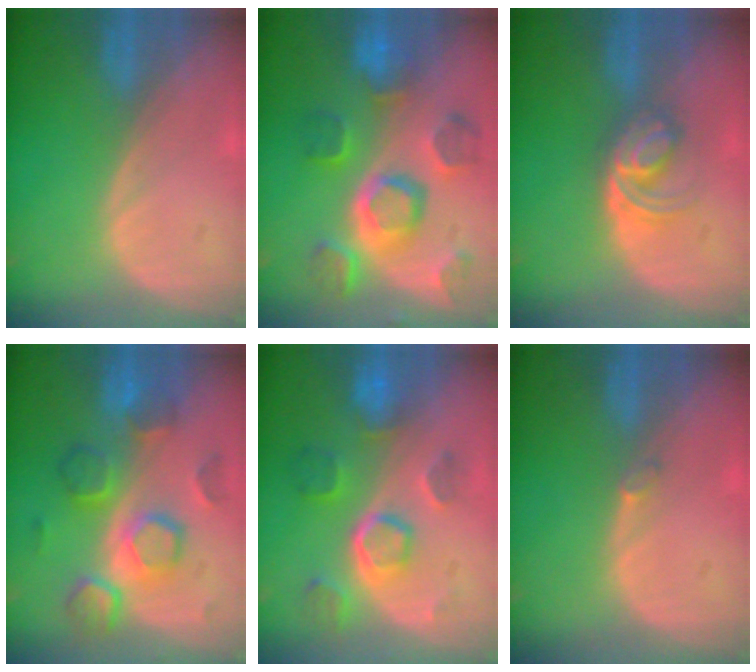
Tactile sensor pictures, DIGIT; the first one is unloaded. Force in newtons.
{"total": 11.5, "press": 10.1, "slide": 5.5}
{"total": 5.8, "press": 5.0, "slide": 2.9}
{"total": 9.1, "press": 9.1, "slide": 0.3}
{"total": 8.7, "press": 7.8, "slide": 3.9}
{"total": 0.8, "press": 0.8, "slide": 0.2}